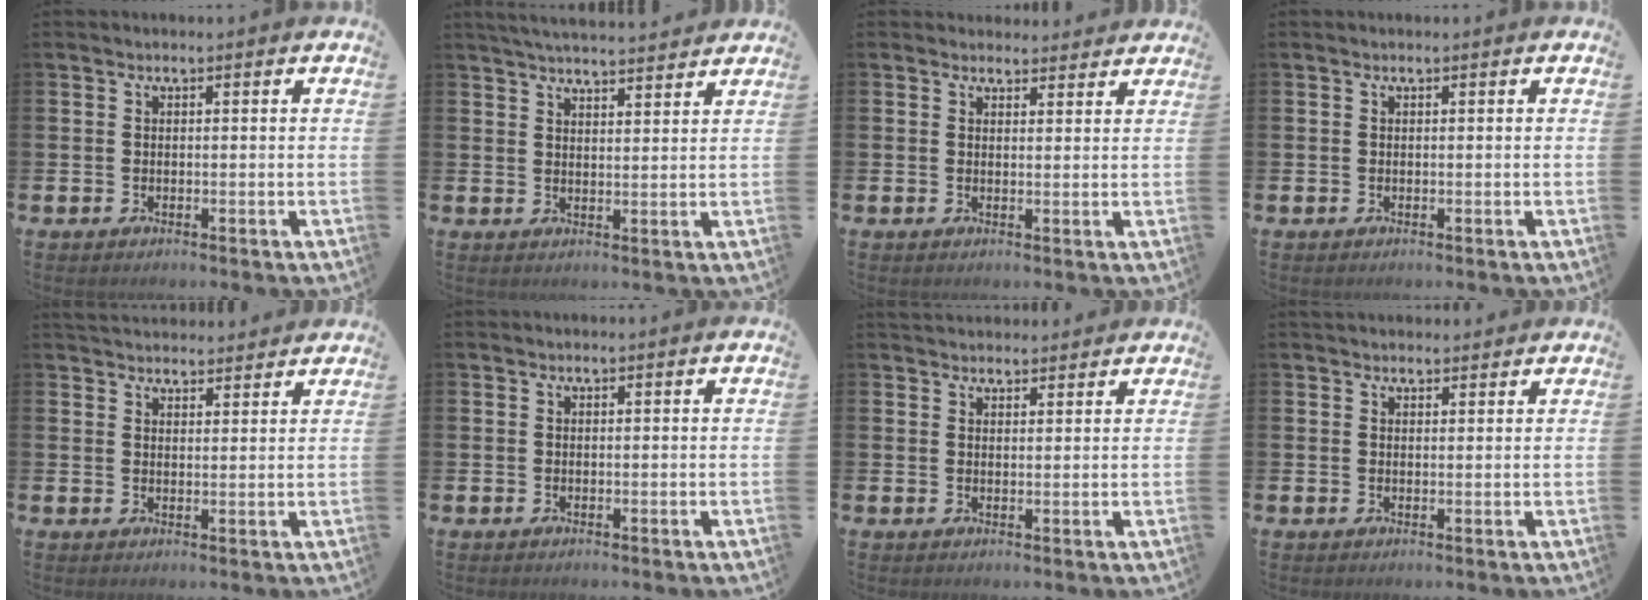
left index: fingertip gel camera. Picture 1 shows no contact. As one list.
[{"total": 4.3, "force": [4.3, 0.0, 0.4], "torque": [-0.014, -0.024, 0.077]}, {"total": 2.4, "force": [2.2, 0.7, -0.2], "torque": [0.005, -0.010, 0.040]}, {"total": 0.0}, {"total": 3.4, "force": [3.3, 0.7, 0.0], "torque": [-0.010, -0.013, 0.062]}, {"total": 0.0}, {"total": 2.4, "force": [2.3, 0.6, -0.1], "torque": [0.004, -0.010, 0.042]}, {"total": 1.9, "force": [1.8, 0.6, 0.0], "torque": [0.003, -0.004, 0.032]}]